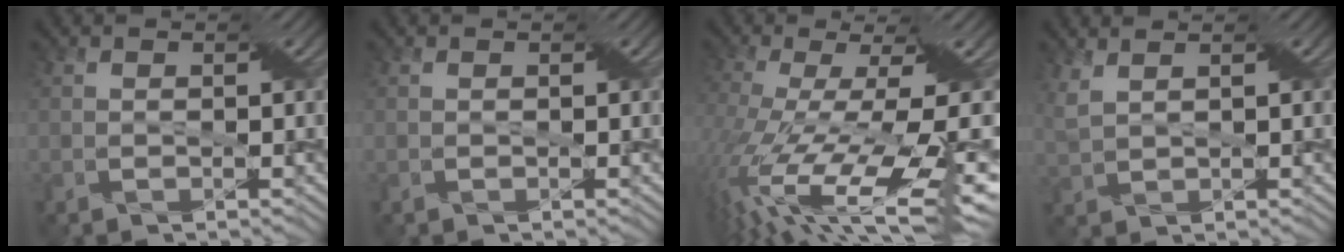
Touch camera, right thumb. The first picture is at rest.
{"total": 0.0}
{"total": 15.9, "force": [-4.2, 4.1, 14.8], "torque": [-0.313, -0.012, -0.059]}
{"total": 2.9, "force": [2.3, 0.6, 1.6], "torque": [-0.057, 0.010, 0.043]}